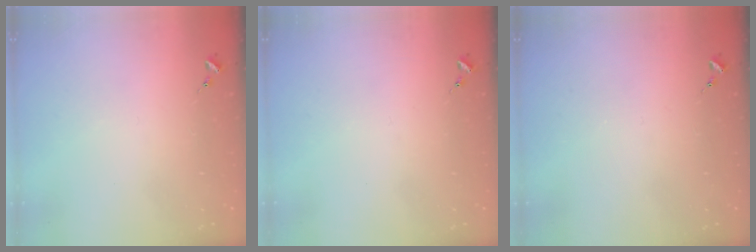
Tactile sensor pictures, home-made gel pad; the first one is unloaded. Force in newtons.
{"total": 0.0}
{"total": 0.0}